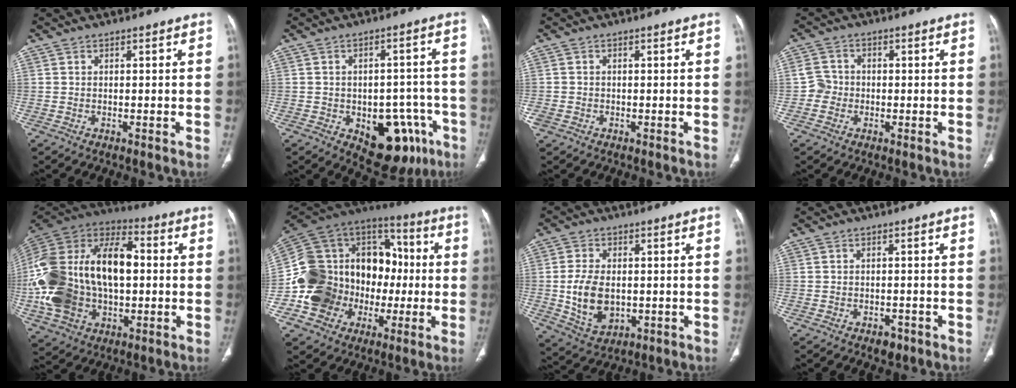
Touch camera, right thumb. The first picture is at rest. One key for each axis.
{"total": 14.8, "fx": -6.2, "fy": 8.8, "fz": 10.2, "tx": -0.084, "ty": 0.035, "tz": -0.068}
{"total": 1.8, "fx": -0.6, "fy": 1.5, "fz": 0.7, "tx": -0.018, "ty": 0.004, "tz": -0.011}
{"total": 3.7, "fx": -0.8, "fy": 3.5, "fz": 0.9, "tx": 0.004, "ty": 0.011, "tz": -0.025}
{"total": 33.3, "fx": 0.8, "fy": 20.9, "fz": 25.9, "tx": -0.535, "ty": 0.037, "tz": 0.025}
{"total": 26.4, "fx": -4.0, "fy": 20.9, "fz": 15.7, "tx": -0.269, "ty": 0.064, "tz": -0.061}
{"total": 10.1, "fx": -0.7, "fy": 6.6, "fz": 7.6, "tx": -0.128, "ty": -0.005, "tz": -0.001}
{"total": 2.4, "fx": -1.5, "fy": 1.5, "fz": 1.2, "tx": -0.007, "ty": 0.005, "tz": -0.014}